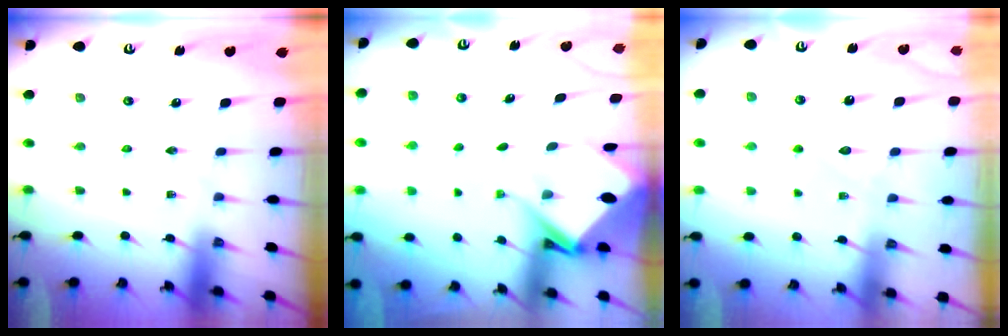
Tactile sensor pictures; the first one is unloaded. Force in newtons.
{"total": 6.1, "press": 6.1, "slide": 0.5}
{"total": 8.8, "press": 8.8, "slide": 0.9}